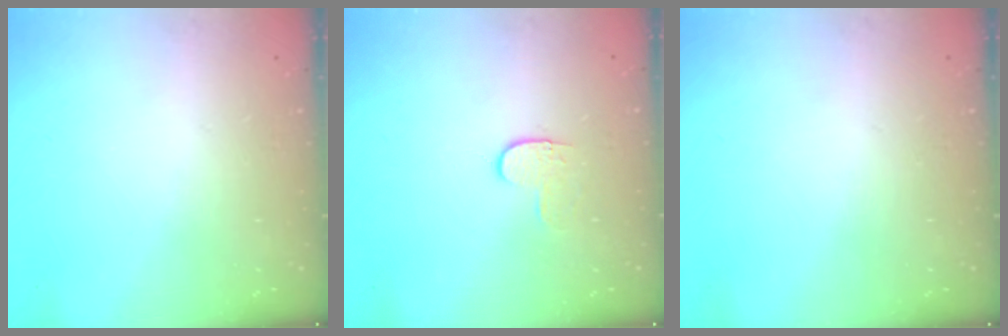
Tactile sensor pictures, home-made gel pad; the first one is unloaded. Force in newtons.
{"total": 4.0, "press": 3.9, "slide": 0.5}
{"total": 0.0}